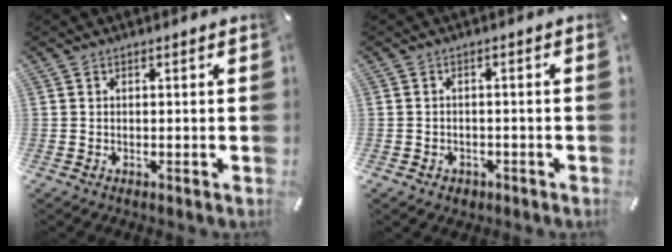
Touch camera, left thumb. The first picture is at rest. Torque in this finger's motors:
{"motor_torque": [-0.09, -0.06, 0.10, 0.16, 0.00]}